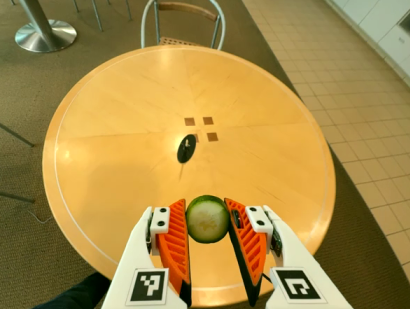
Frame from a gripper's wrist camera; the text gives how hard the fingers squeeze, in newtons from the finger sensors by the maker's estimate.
{"total": 6.4, "left": 6.2, "right": 6.6}